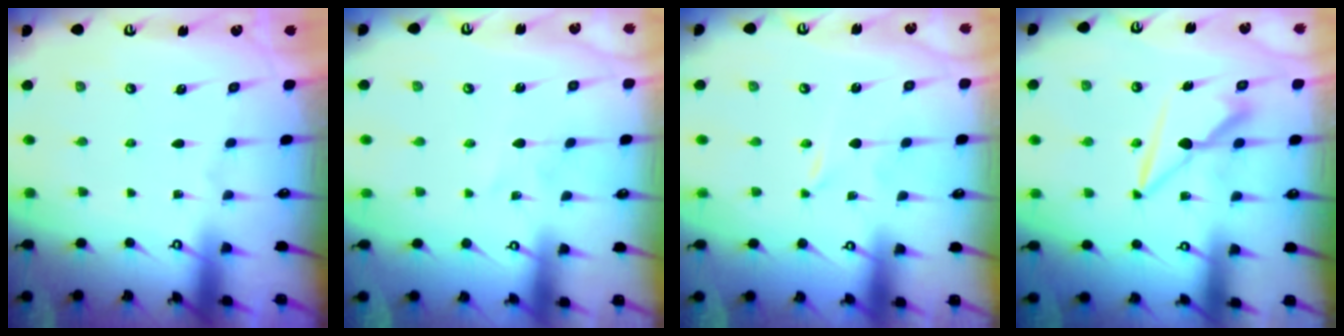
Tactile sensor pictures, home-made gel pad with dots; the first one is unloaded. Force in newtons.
{"total": 2.3, "press": 2.3, "slide": 0.2}
{"total": 0.0}
{"total": 7.7, "press": 7.7, "slide": 0.3}